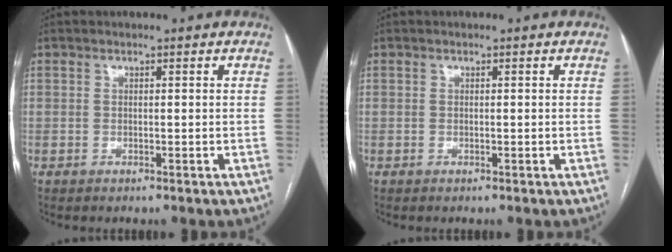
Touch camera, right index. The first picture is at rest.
{"total": 0.0}